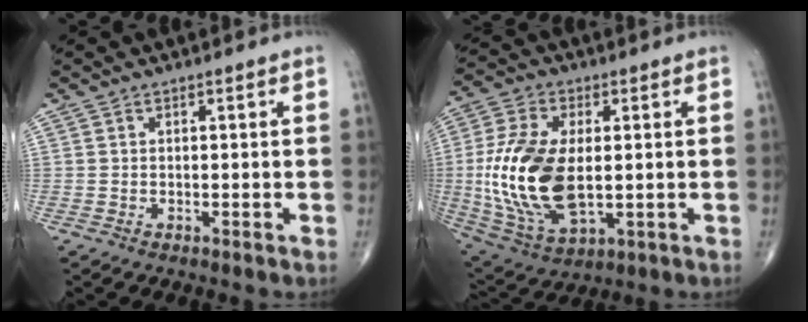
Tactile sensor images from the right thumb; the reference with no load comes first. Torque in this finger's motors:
{"motor_torque": [2.08, 2.24, 1.31, -0.95, 0.47]}